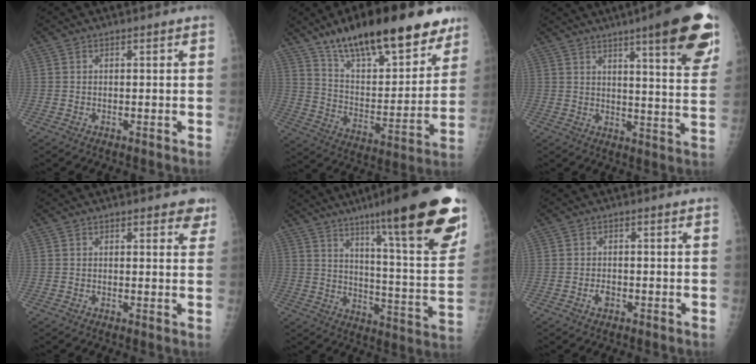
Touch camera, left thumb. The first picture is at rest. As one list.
[{"total": 26.8, "force": [18.8, 9.4, 16.7], "torque": [-0.220, -0.066, 0.299]}, {"total": 18.4, "force": [10.9, 3.0, 14.5], "torque": [-0.166, -0.048, 0.138]}, {"total": 4.2, "force": [2.8, 1.7, 2.5], "torque": [-0.001, -0.010, 0.030]}, {"total": 26.7, "force": [16.5, 3.4, 20.7], "torque": [-0.278, -0.064, 0.242]}, {"total": 1.6, "force": [-0.7, 1.0, 1.1], "torque": [-0.018, 0.002, -0.012]}]